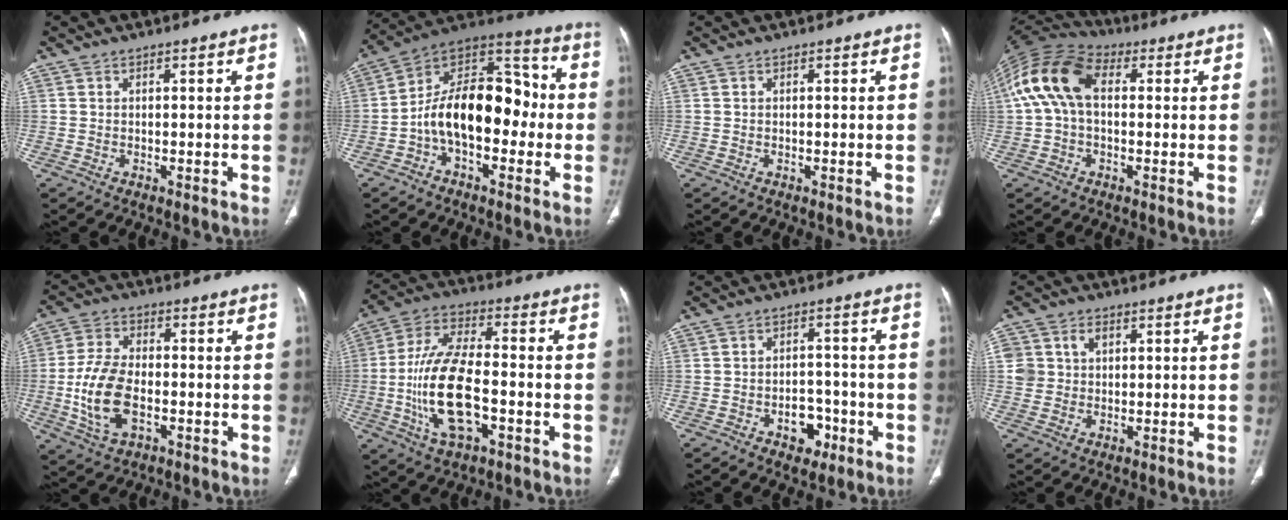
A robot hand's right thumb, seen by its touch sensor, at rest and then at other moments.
{"total": 18.7, "force": [-2.7, 10.9, 15.0], "torque": [-0.218, 0.061, -0.055]}
{"total": 0.0}
{"total": 13.7, "force": [1.8, 8.7, 10.4], "torque": [-0.213, 0.041, 0.024]}
{"total": 12.3, "force": [-2.6, 7.0, 9.7], "torque": [-0.196, 0.010, -0.046]}
{"total": 17.1, "force": [-3.8, 7.7, 14.7], "torque": [-0.293, 0.023, -0.068]}
{"total": 5.9, "force": [-2.8, 4.1, 3.2], "torque": [-0.020, 0.028, -0.036]}
{"total": 5.5, "force": [1.6, 4.7, 2.4], "torque": [-0.028, -0.001, 0.036]}